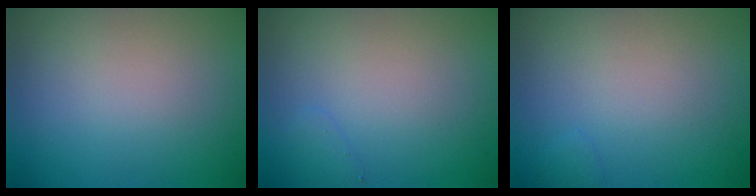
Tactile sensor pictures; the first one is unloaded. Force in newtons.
{"total": 0.8, "press": 0.8, "slide": 0.1}
{"total": 0.5, "press": 0.5, "slide": 0.0}